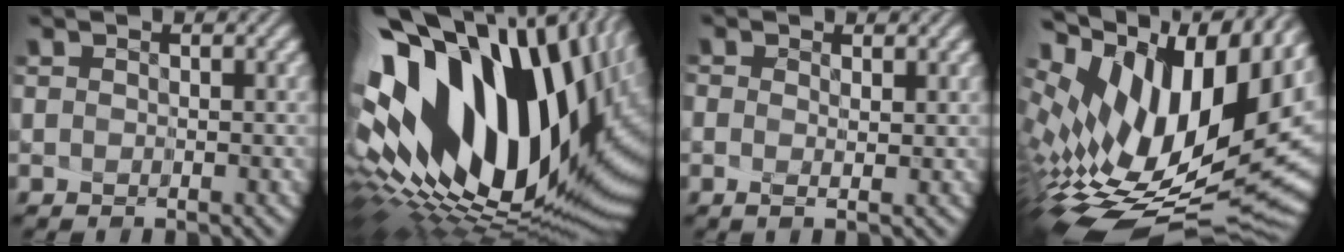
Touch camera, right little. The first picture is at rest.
{"total": 19.9, "force": [2.7, 10.0, 17.0], "torque": [-0.311, -0.071, 0.075]}
{"total": 0.6, "force": [-0.1, -0.5, 0.3], "torque": [-0.004, -0.017, 0.010]}
{"total": 15.8, "force": [4.9, 7.5, 13.0], "torque": [-0.209, 0.012, 0.104]}